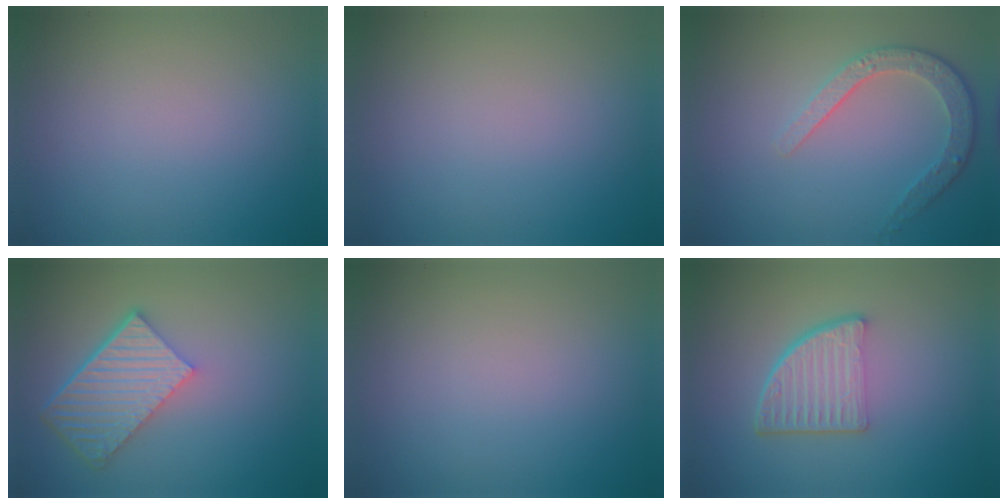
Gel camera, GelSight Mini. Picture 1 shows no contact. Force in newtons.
{"total": 0.0}
{"total": 3.5, "press": 2.9, "slide": 2.0}
{"total": 6.2, "press": 4.3, "slide": 4.5}
{"total": 0.0}
{"total": 5.0, "press": 3.4, "slide": 3.6}